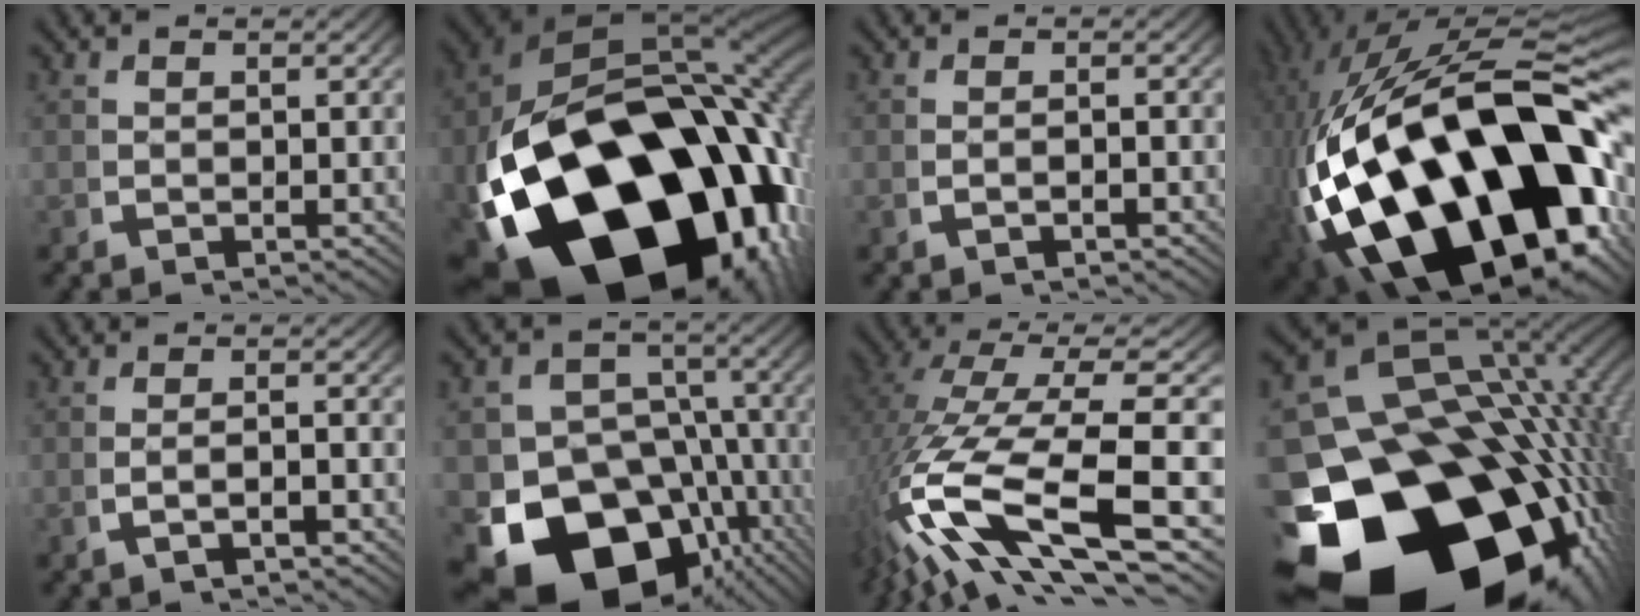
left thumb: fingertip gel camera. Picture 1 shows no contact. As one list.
[{"total": 37.8, "force": [-7.1, 23.1, 29.1], "torque": [-0.535, -0.131, -0.054]}, {"total": 1.0, "force": [-0.6, 0.3, 0.8], "torque": [-0.019, -0.001, -0.008]}, {"total": 34.5, "force": [-6.3, 19.7, 27.5], "torque": [-0.521, -0.113, -0.033]}, {"total": 1.7, "force": [-0.8, 0.3, 1.4], "torque": [-0.035, 0.002, -0.012]}, {"total": 20.5, "force": [-7.6, 15.5, 11.1], "torque": [-0.205, -0.090, -0.100]}, {"total": 13.1, "force": [-0.9, 6.3, 11.5], "torque": [-0.269, -0.036, 0.007]}, {"total": 36.8, "force": [-10.2, 23.3, 26.6], "torque": [-0.469, -0.122, -0.111]}]